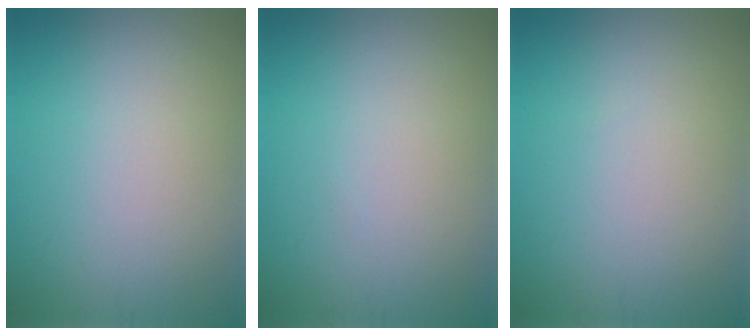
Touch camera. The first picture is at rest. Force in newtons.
{"total": 0.0}
{"total": 0.0}